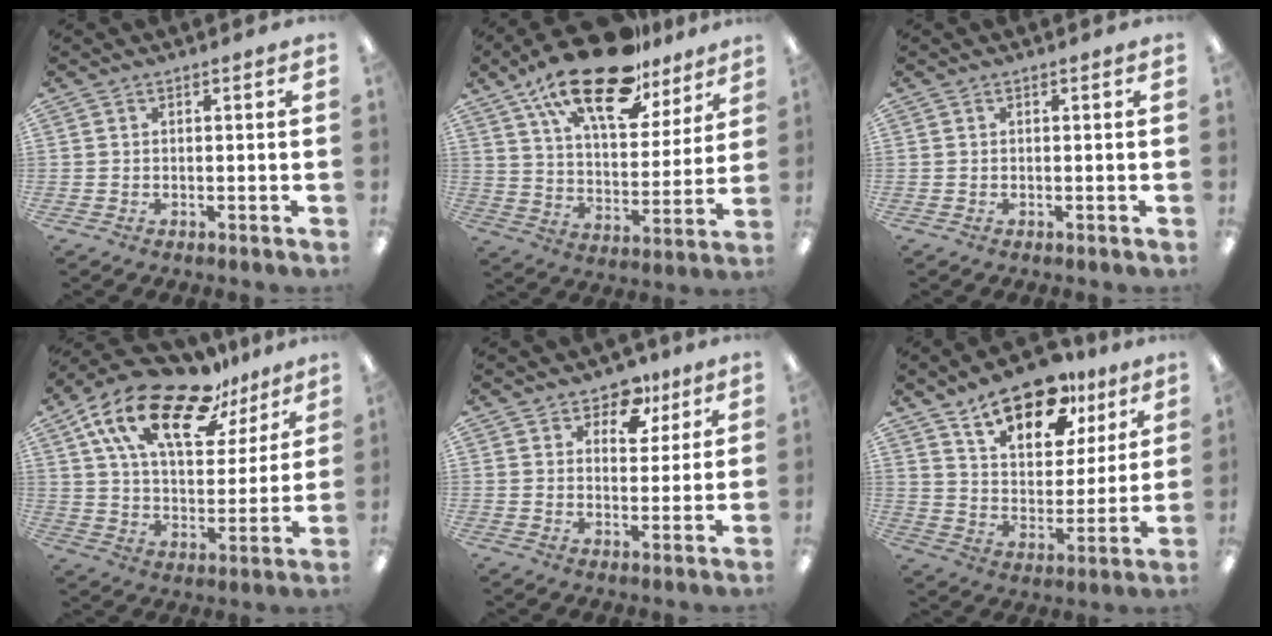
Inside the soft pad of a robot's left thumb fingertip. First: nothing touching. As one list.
[{"total": 22.6, "force": [15.1, 9.6, 13.8], "torque": [-0.227, -0.079, 0.259]}, {"total": 0.0}, {"total": 21.8, "force": [13.9, 9.8, 13.7], "torque": [-0.239, -0.071, 0.242]}, {"total": 7.9, "force": [5.4, 5.0, 2.9], "torque": [-0.032, -0.028, 0.093]}, {"total": 17.5, "force": [12.2, 8.6, 9.0], "torque": [-0.132, -0.067, 0.211]}]